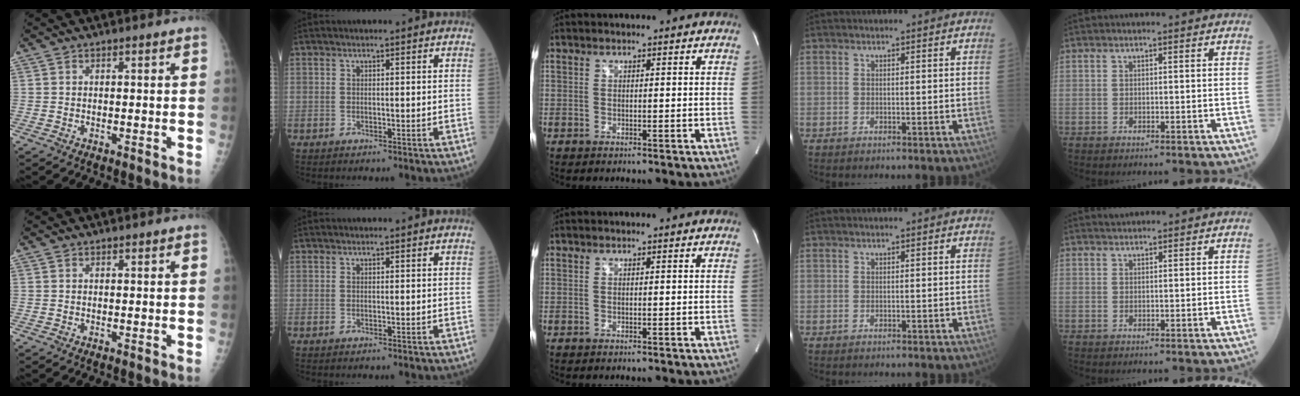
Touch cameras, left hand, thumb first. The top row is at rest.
{"little": {"total": 1.1, "force": [1.0, 0.2, 0.0], "torque": [-0.010, 0.010, 0.021]}}